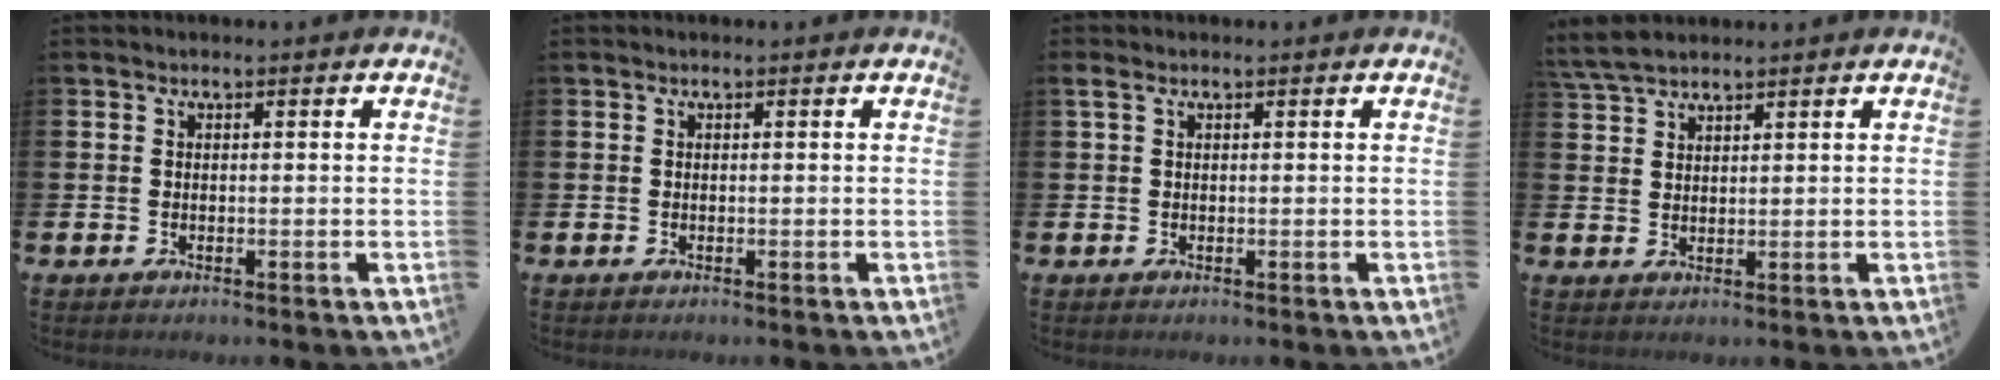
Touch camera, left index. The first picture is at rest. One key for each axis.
{"total": 0.0}
{"total": 0.8, "fx": 0.4, "fy": 0.3, "fz": 0.6, "tx": -0.007, "ty": 0.003, "tz": 0.004}
{"total": 4.0, "fx": 3.8, "fy": 0.9, "fz": 1.2, "tx": -0.026, "ty": -0.009, "tz": 0.069}